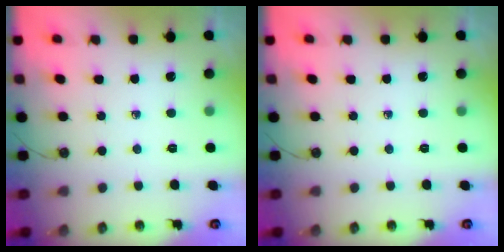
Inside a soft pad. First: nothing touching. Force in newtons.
{"total": 0.0}